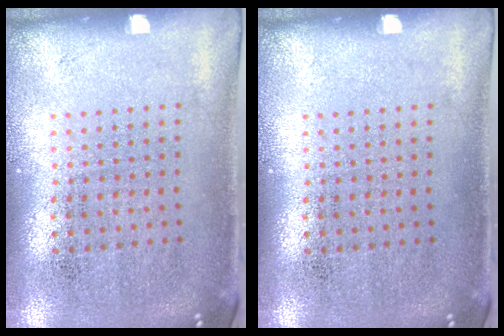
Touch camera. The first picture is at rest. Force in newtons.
{"total": 0.0}